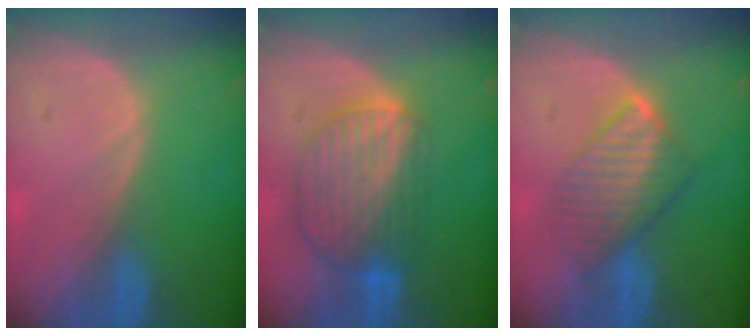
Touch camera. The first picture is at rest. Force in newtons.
{"total": 8.8, "press": 7.7, "slide": 4.3}
{"total": 6.5, "press": 6.4, "slide": 0.9}